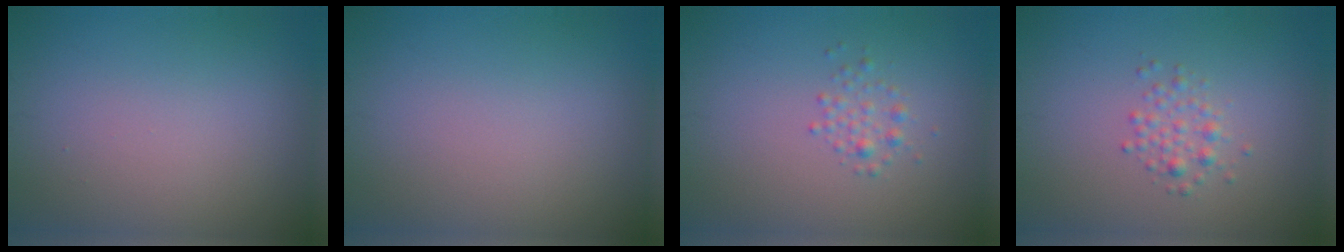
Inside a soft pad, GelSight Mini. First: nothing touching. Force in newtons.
{"total": 0.0}
{"total": 1.4, "press": 1.4, "slide": 0.1}
{"total": 1.6, "press": 1.6, "slide": 0.0}